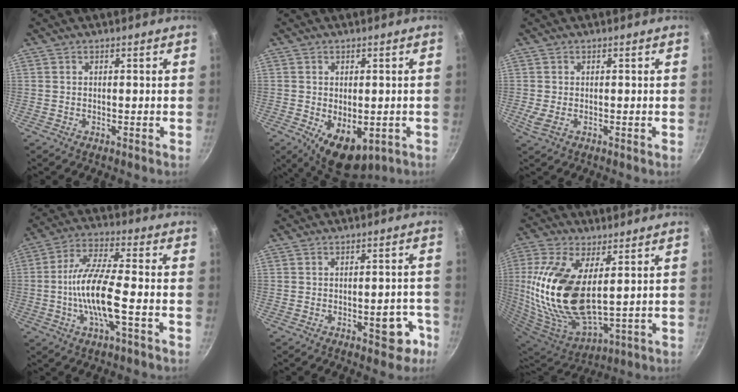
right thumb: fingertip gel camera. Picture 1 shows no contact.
{"total": 9.0, "force": [-2.6, 5.4, 6.7], "torque": [-0.080, -0.006, -0.022]}
{"total": 2.1, "force": [-0.4, 1.1, 1.8], "torque": [-0.038, -0.005, -0.008]}
{"total": 12.3, "force": [-2.8, 3.1, 11.6], "torque": [-0.227, 0.027, -0.064]}
{"total": 6.3, "force": [-2.9, 3.2, 4.6], "torque": [-0.025, 0.027, -0.033]}
{"total": 20.8, "force": [3.6, 10.2, 17.8], "torque": [-0.376, -0.023, 0.079]}